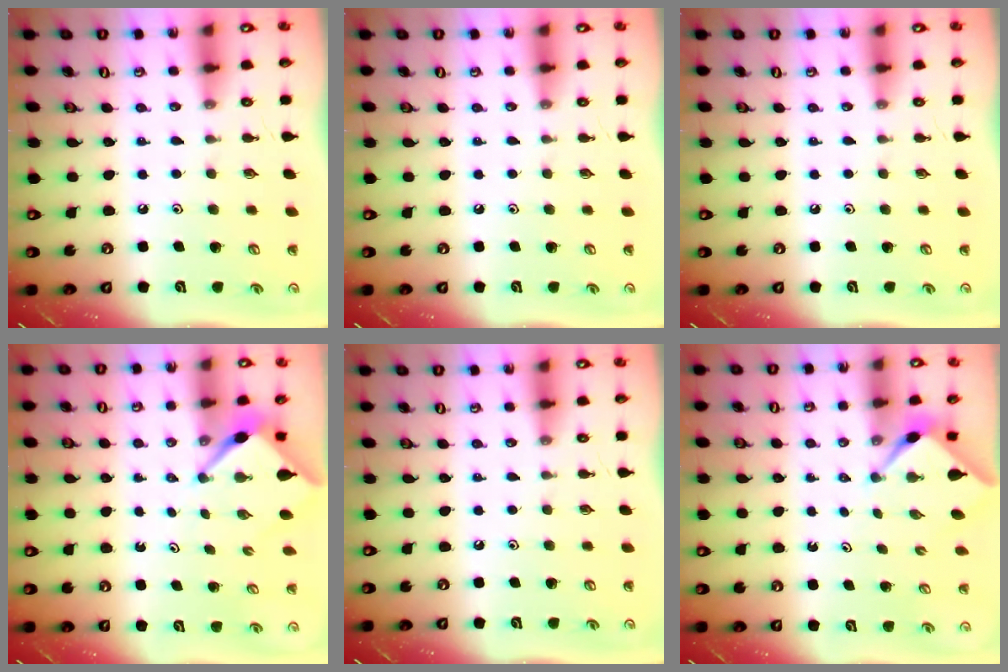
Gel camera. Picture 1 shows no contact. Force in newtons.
{"total": 0.0}
{"total": 0.0}
{"total": 2.8, "press": 2.8, "slide": 0.3}
{"total": 0.0}
{"total": 2.3, "press": 2.3, "slide": 0.1}